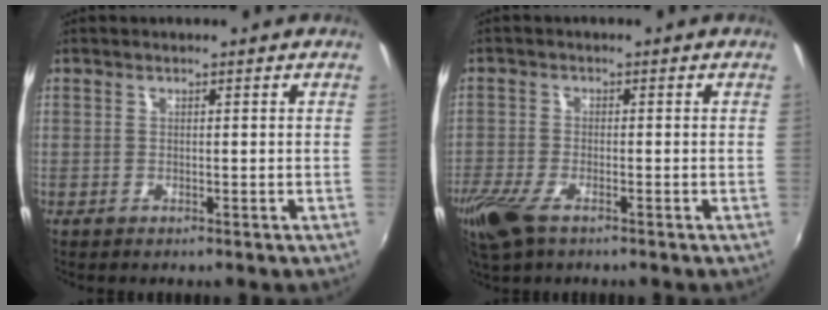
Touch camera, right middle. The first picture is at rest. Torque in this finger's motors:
{"motor_torque": [0.90, -0.85, 0.31, 0.08]}